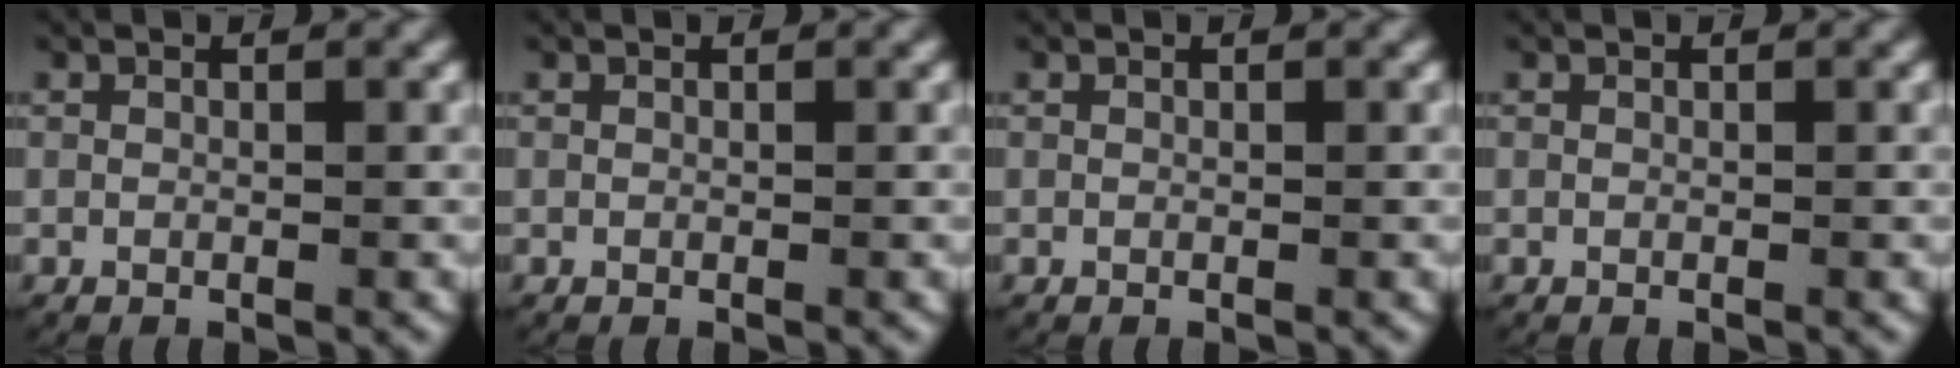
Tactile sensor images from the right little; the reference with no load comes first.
{"total": 0.0}
{"total": 0.0}
{"total": 0.0}